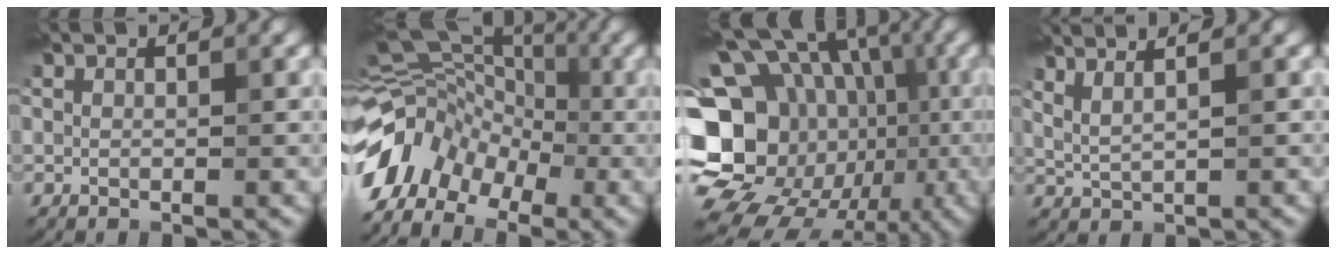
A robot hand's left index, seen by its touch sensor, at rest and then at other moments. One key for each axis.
{"total": 8.1, "fx": -4.0, "fy": 5.8, "fz": 4.0, "tx": -0.064, "ty": 0.015, "tz": -0.093}
{"total": 20.6, "fx": -4.9, "fy": 17.3, "fz": 10.1, "tx": -0.170, "ty": 0.008, "tz": -0.108}
{"total": 3.6, "fx": 2.7, "fy": 0.9, "fz": 2.2, "tx": -0.033, "ty": 0.020, "tz": 0.033}